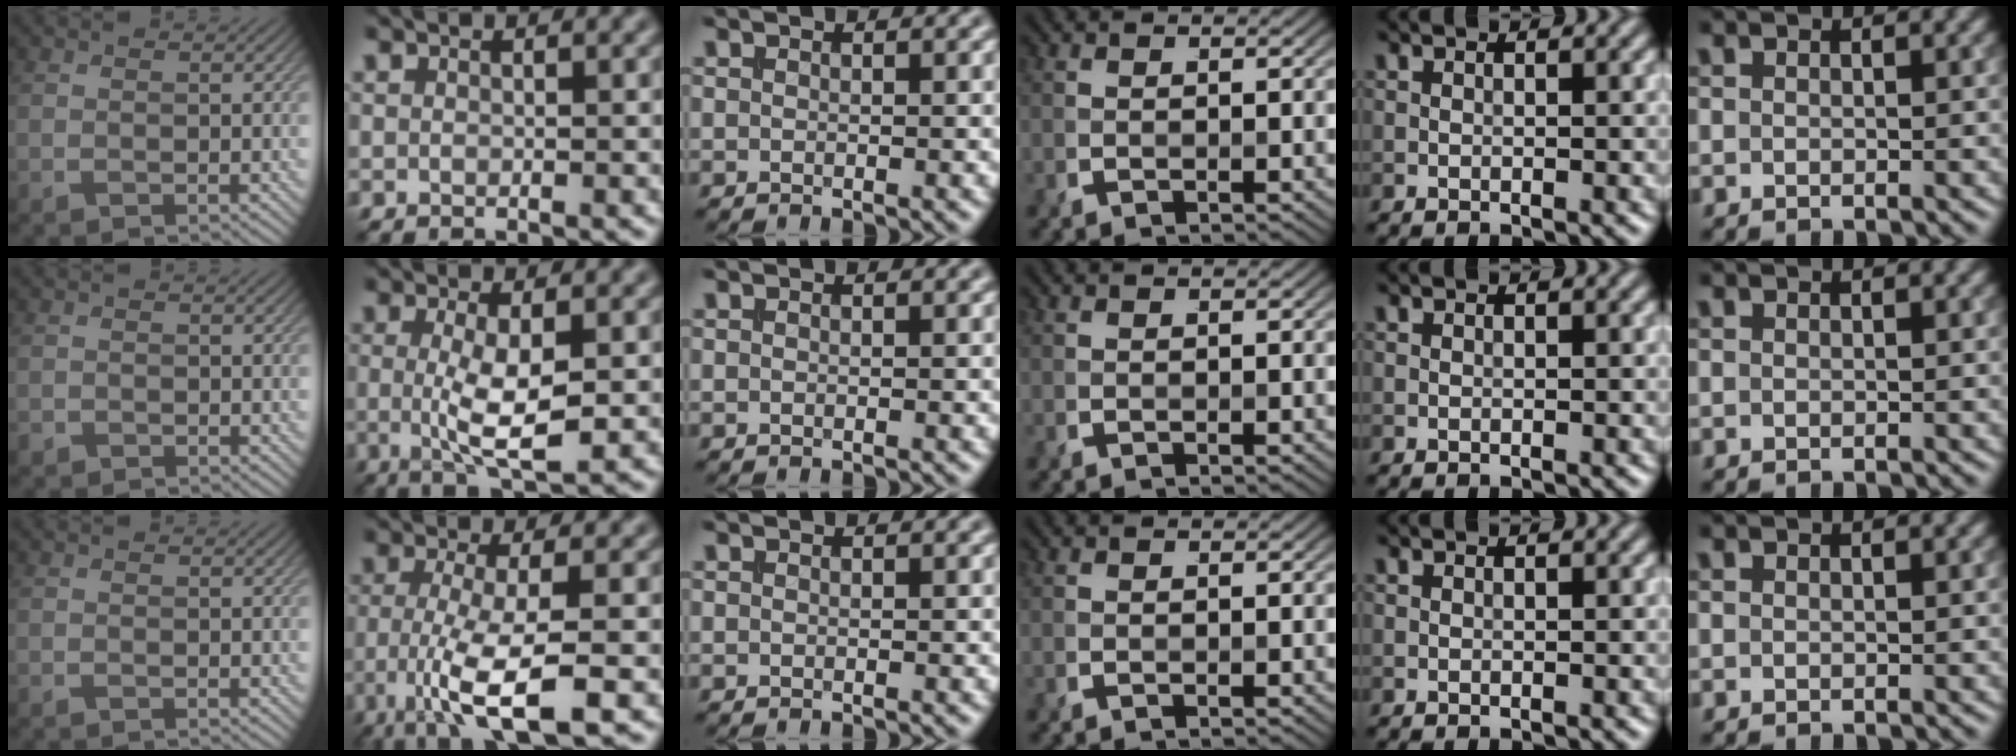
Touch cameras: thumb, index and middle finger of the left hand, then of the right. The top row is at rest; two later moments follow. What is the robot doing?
{"motion": "insert", "object": "coin"}